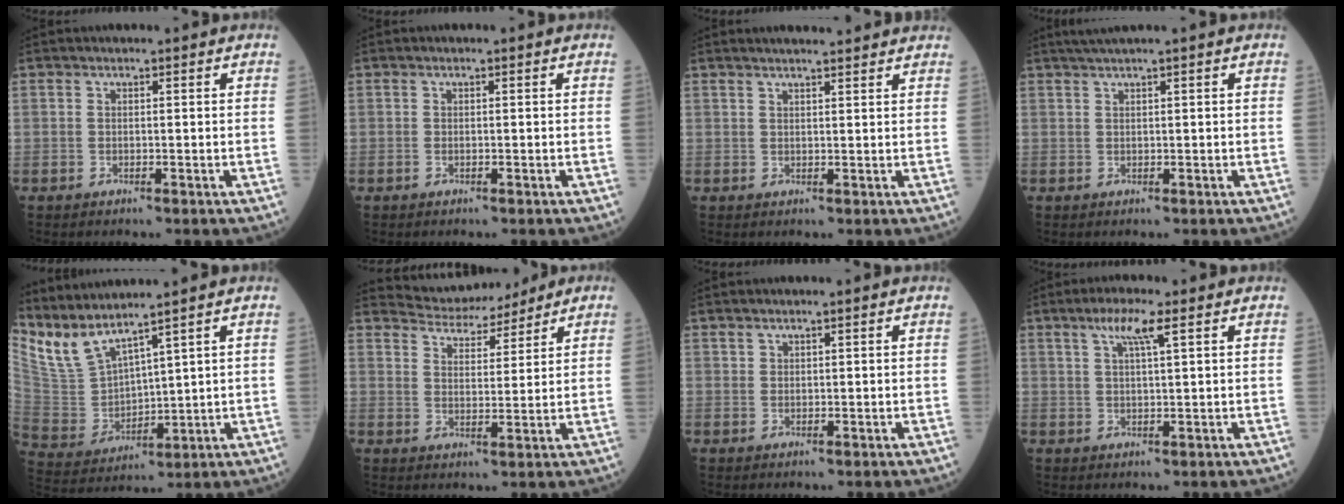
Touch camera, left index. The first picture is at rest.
{"total": 0.0}
{"total": 5.9, "force": [5.4, 0.9, 2.4], "torque": [-0.032, 0.025, 0.068]}
{"total": 2.1, "force": [1.5, -0.5, 1.4], "torque": [-0.033, 0.010, 0.034]}
{"total": 8.6, "force": [7.7, 0.5, 3.9], "torque": [-0.113, -0.004, 0.176]}
{"total": 8.3, "force": [7.7, 2.6, 1.3], "torque": [-0.027, 0.020, 0.122]}
{"total": 0.6, "force": [0.5, 0.2, 0.1], "torque": [-0.002, 0.001, 0.011]}
{"total": 4.3, "force": [2.3, 0.0, 3.7], "torque": [-0.074, 0.007, 0.043]}